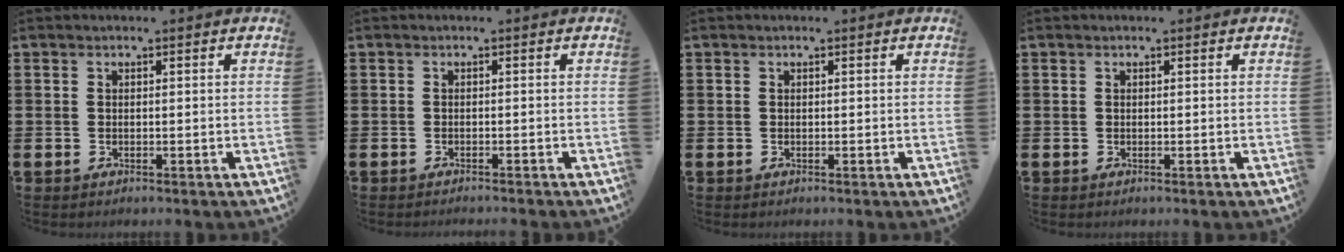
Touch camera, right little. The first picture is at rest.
{"total": 0.6, "force": [-0.5, -0.2, 0.0], "torque": [0.000, -0.002, -0.011]}
{"total": 0.0}
{"total": 0.0}